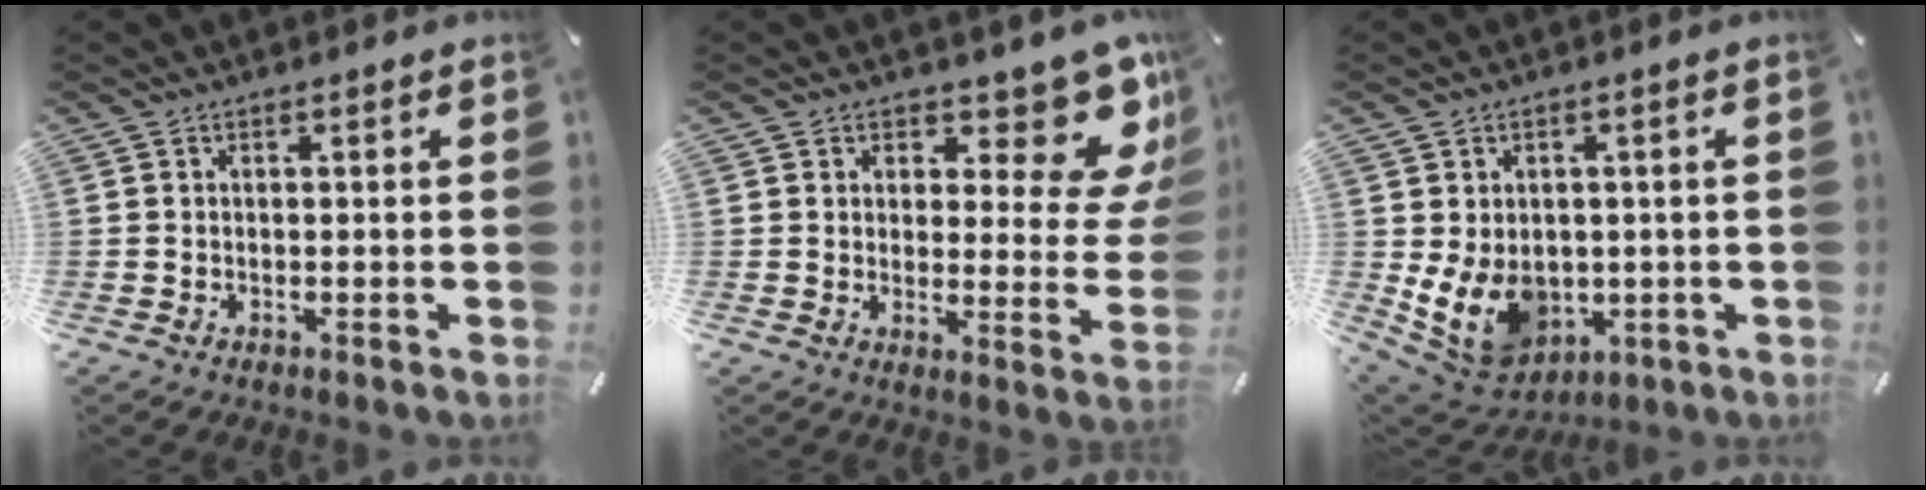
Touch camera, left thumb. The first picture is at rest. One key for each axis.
{"total": 13.3, "fx": 9.5, "fy": 5.6, "fz": 7.4, "tx": -0.082, "ty": -0.079, "tz": 0.160}
{"total": 10.1, "fx": -0.8, "fy": 8.7, "fz": 5.1, "tx": -0.111, "ty": -0.013, "tz": -0.010}